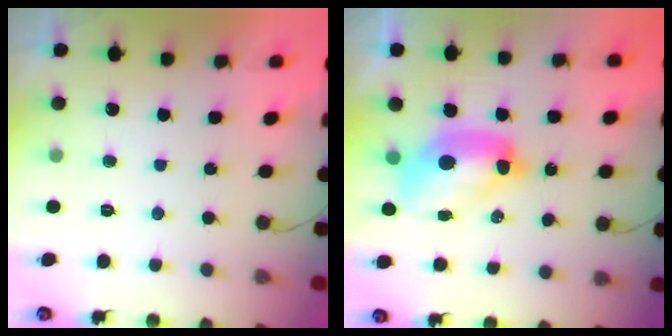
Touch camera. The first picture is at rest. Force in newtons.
{"total": 10.7, "press": 10.6, "slide": 1.1}